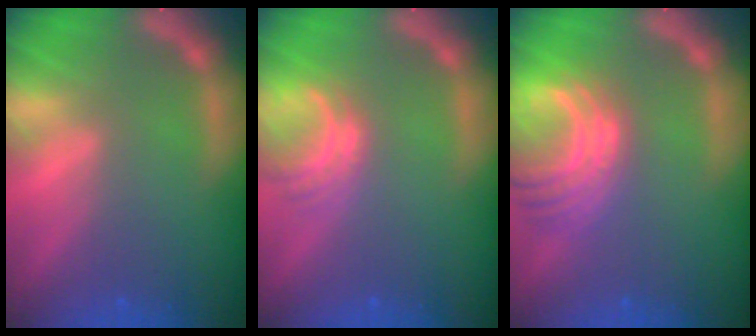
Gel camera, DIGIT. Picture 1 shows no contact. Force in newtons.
{"total": 3.0}
{"total": 7.6}